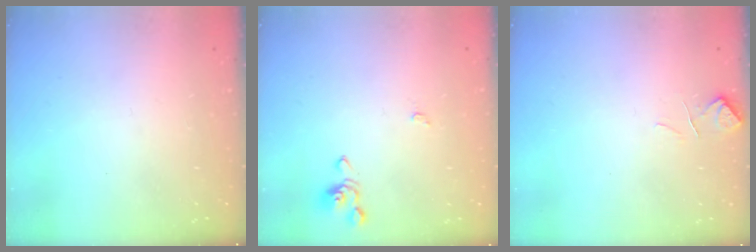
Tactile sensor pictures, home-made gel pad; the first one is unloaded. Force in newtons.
{"total": 0.6, "press": 0.6, "slide": 0.2}
{"total": 0.8, "press": 0.3, "slide": 0.7}